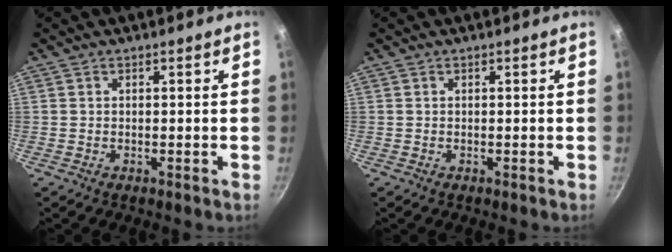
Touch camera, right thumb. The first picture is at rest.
{"total": 0.0}